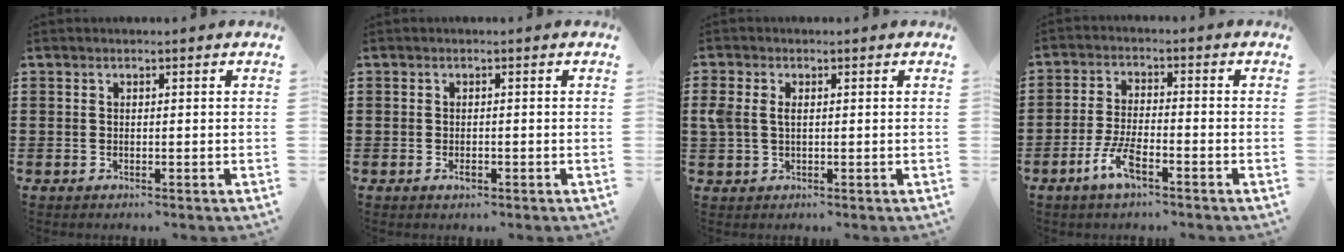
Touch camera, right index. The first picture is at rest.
{"total": 1.2, "force": [-0.6, 0.5, 0.9], "torque": [-0.019, -0.003, -0.010]}
{"total": 2.6, "force": [0.4, 1.7, 1.9], "torque": [-0.048, 0.006, 0.004]}
{"total": 5.8, "force": [-3.3, 1.5, 4.5], "torque": [-0.107, -0.006, -0.065]}